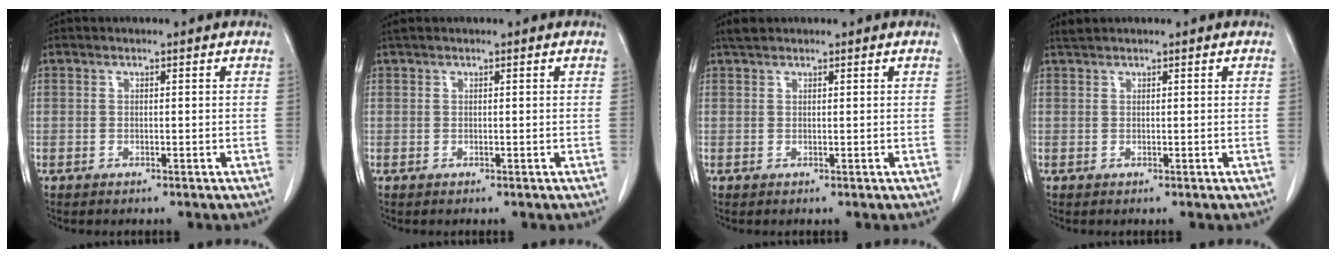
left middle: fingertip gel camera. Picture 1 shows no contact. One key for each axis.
{"total": 0.7, "fx": 0.7, "fy": -0.1, "fz": 0.3, "tx": -0.012, "ty": 0.014, "tz": 0.017}
{"total": 1.5, "fx": 1.4, "fy": 0.4, "fz": 0.5, "tx": -0.014, "ty": 0.010, "tz": 0.028}
{"total": 0.9, "fx": 0.9, "fy": -0.2, "fz": 0.1, "tx": -0.008, "ty": 0.007, "tz": 0.024}